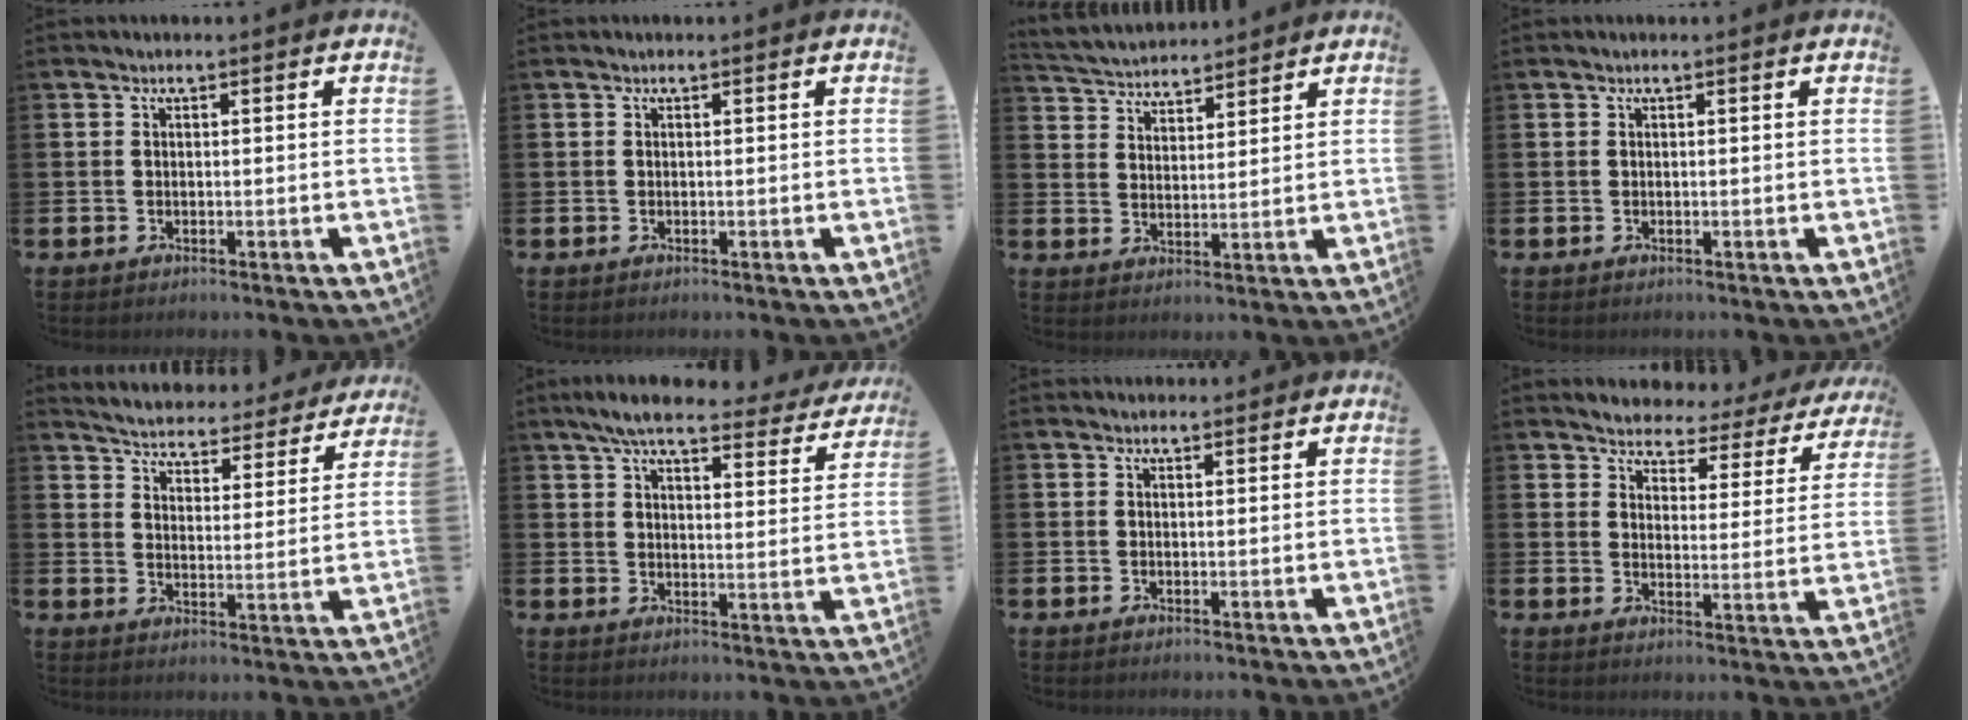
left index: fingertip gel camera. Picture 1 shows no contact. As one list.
[{"total": 0.0}, {"total": 4.4, "force": [4.3, 1.0, -0.2], "torque": [-0.016, -0.025, 0.075]}, {"total": 0.0}, {"total": 4.7, "force": [4.6, 0.7, 0.1], "torque": [-0.021, -0.045, 0.074]}, {"total": 6.7, "force": [6.0, 0.8, 2.9], "torque": [-0.063, -0.030, 0.101]}, {"total": 0.9, "force": [0.9, 0.3, 0.1], "torque": [0.011, -0.001, 0.013]}, {"total": 3.2, "force": [3.0, 1.0, 0.0], "torque": [-0.024, -0.035, 0.044]}]